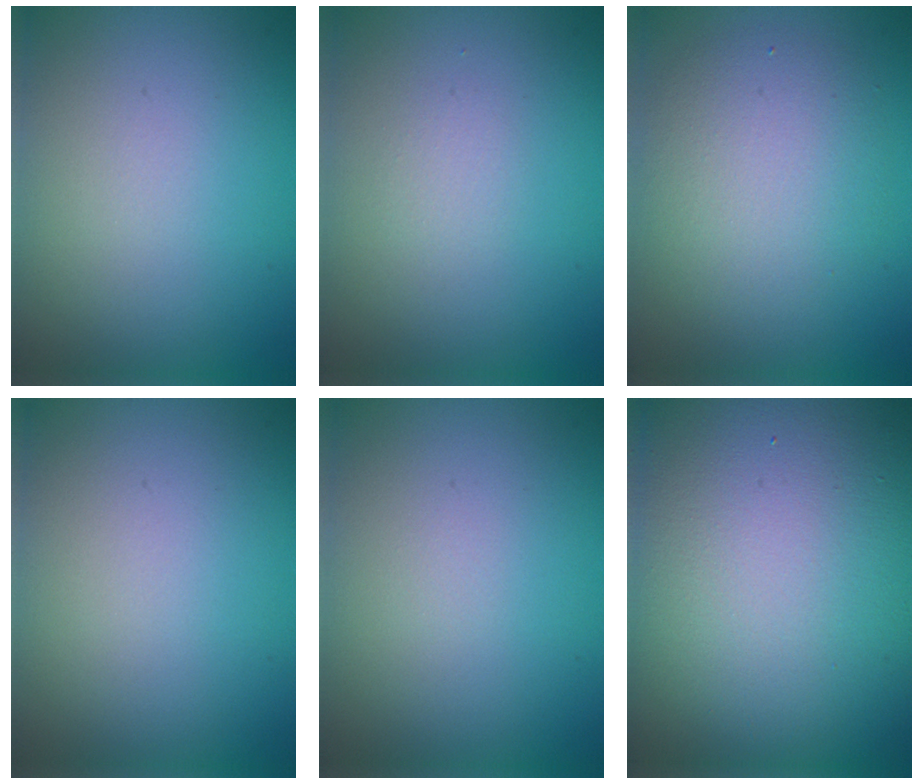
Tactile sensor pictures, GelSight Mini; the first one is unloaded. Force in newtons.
{"total": 0.8, "press": 0.8, "slide": 0.0}
{"total": 4.6, "press": 4.5, "slide": 0.1}
{"total": 0.0}
{"total": 0.0}
{"total": 23.8, "press": 23.8, "slide": 1.2}